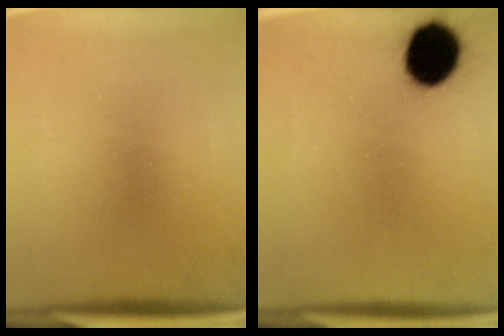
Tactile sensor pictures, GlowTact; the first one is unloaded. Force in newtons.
{"total": 11.9}